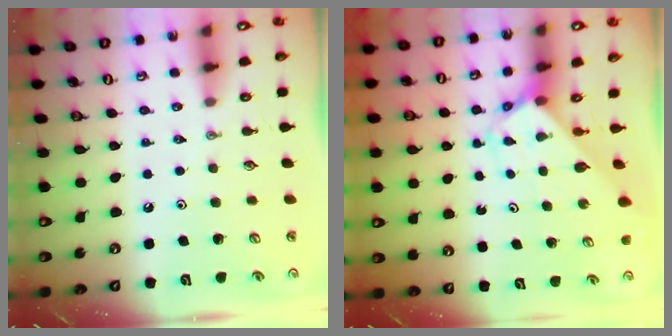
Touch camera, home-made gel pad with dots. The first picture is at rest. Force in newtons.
{"total": 2.9, "press": 2.9, "slide": 0.2}